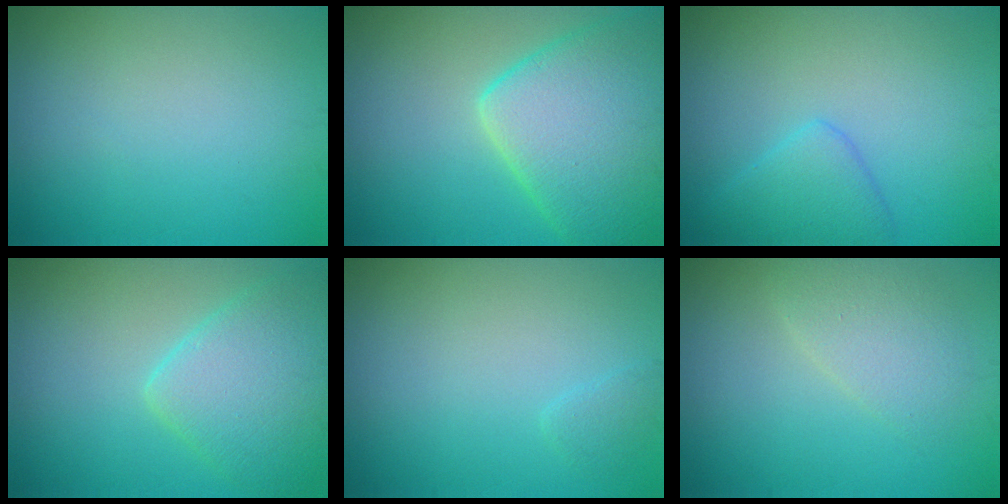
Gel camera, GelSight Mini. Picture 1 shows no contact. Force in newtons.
{"total": 10.1, "press": 10.1, "slide": 0.6}
{"total": 2.8, "press": 2.8, "slide": 0.1}
{"total": 5.4, "press": 5.4, "slide": 0.3}
{"total": 0.8, "press": 0.8, "slide": 0.1}
{"total": 2.4, "press": 2.3, "slide": 0.2}